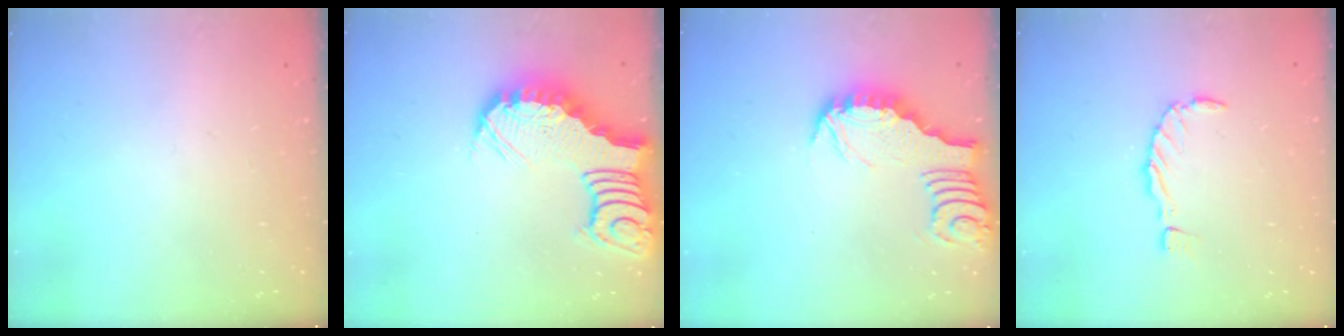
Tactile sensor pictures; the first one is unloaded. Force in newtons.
{"total": 4.7, "press": 4.7, "slide": 0.6}
{"total": 3.3, "press": 3.3, "slide": 0.4}
{"total": 0.0}